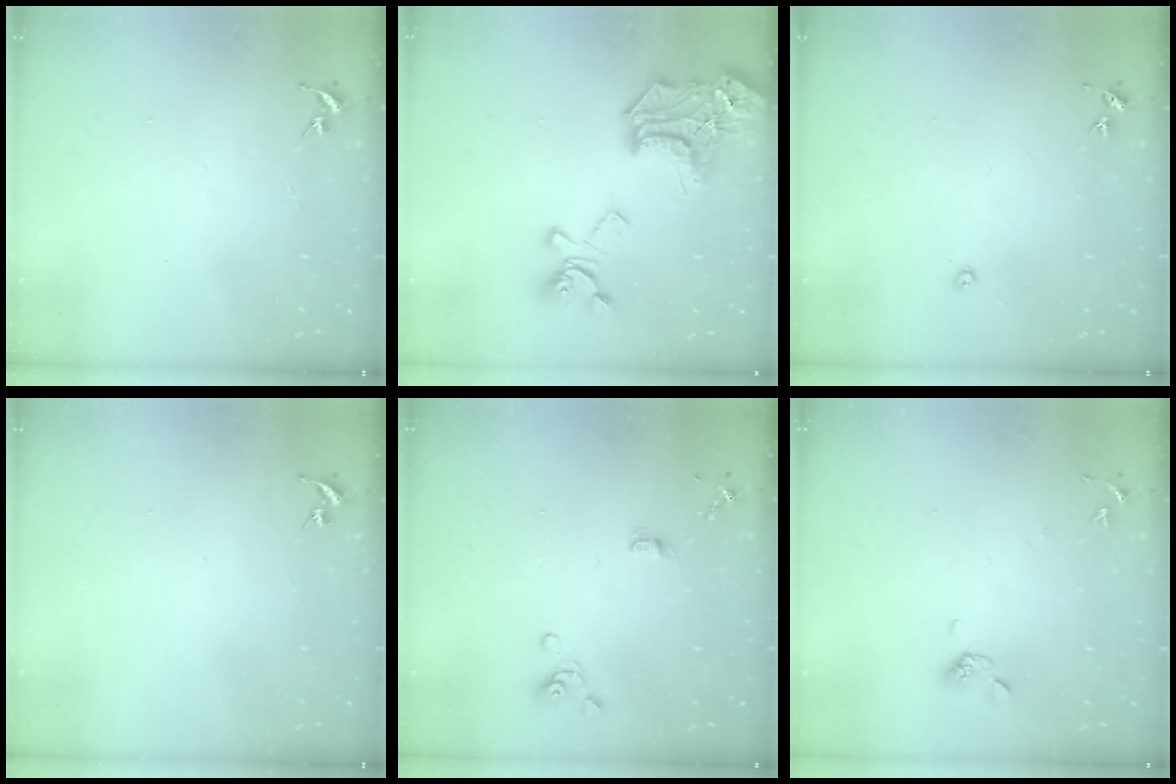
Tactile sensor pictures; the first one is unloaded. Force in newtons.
{"total": 24.6, "press": 24.6, "slide": 0.7}
{"total": 4.1, "press": 4.1, "slide": 0.4}
{"total": 0.0}
{"total": 4.7, "press": 4.2, "slide": 2.2}
{"total": 7.1, "press": 6.8, "slide": 1.8}